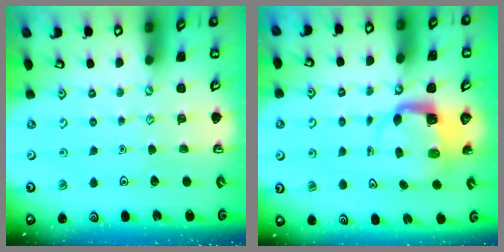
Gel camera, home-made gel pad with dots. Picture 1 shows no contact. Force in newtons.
{"total": 4.0, "press": 4.0, "slide": 0.4}